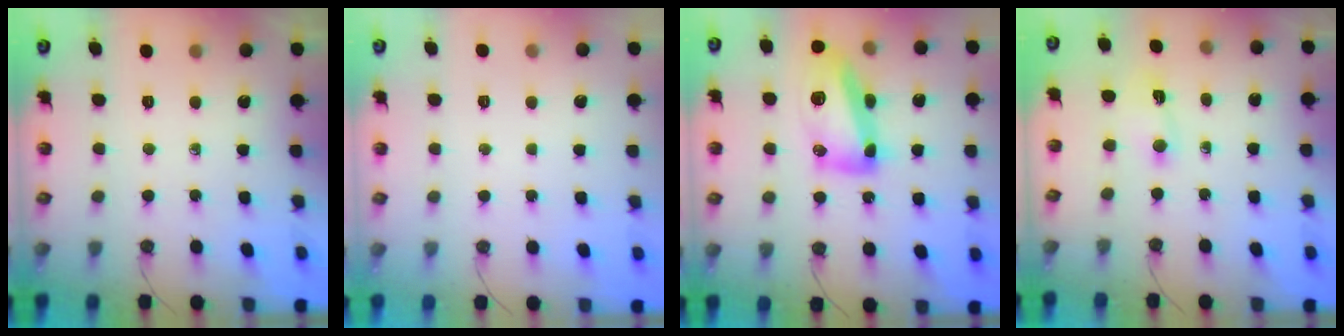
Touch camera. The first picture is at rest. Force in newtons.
{"total": 1.8, "press": 1.7, "slide": 0.6}
{"total": 17.7, "press": 16.6, "slide": 6.0}
{"total": 2.7, "press": 2.7, "slide": 0.3}